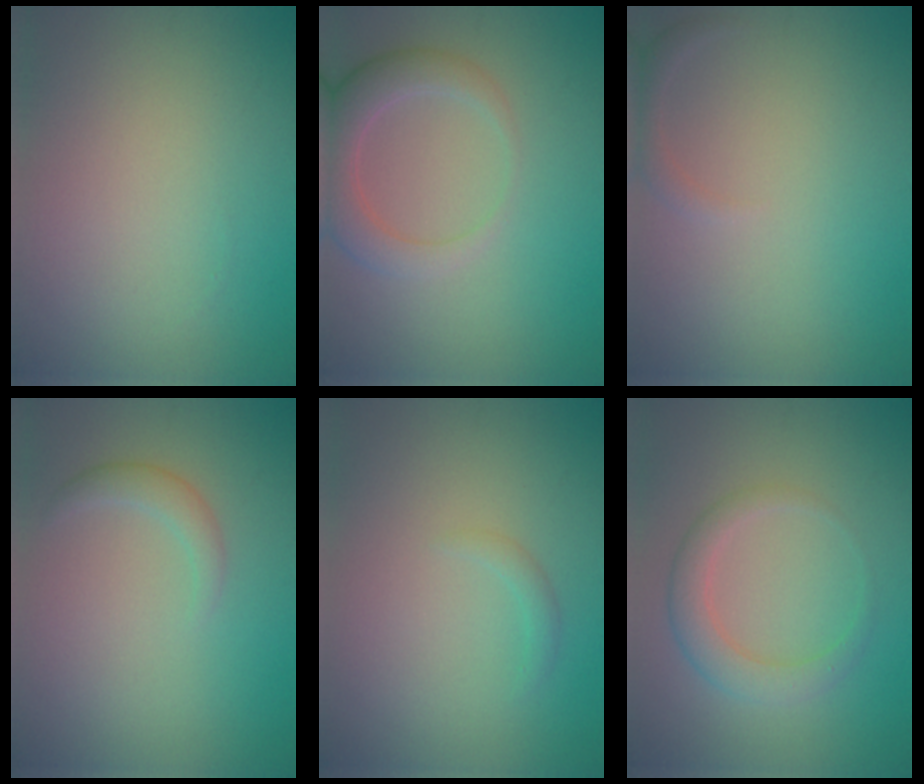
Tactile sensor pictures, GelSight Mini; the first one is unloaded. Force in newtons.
{"total": 4.1, "press": 4.0, "slide": 0.5}
{"total": 1.3, "press": 1.2, "slide": 0.2}
{"total": 1.5, "press": 1.5, "slide": 0.2}
{"total": 0.9, "press": 0.8, "slide": 0.1}
{"total": 3.0, "press": 3.0, "slide": 0.1}